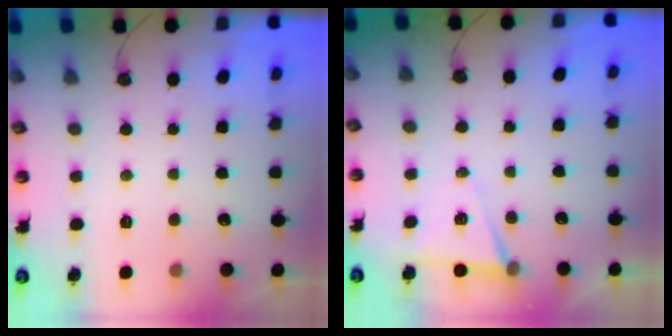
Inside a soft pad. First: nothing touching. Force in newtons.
{"total": 6.3, "press": 4.4, "slide": 4.5}